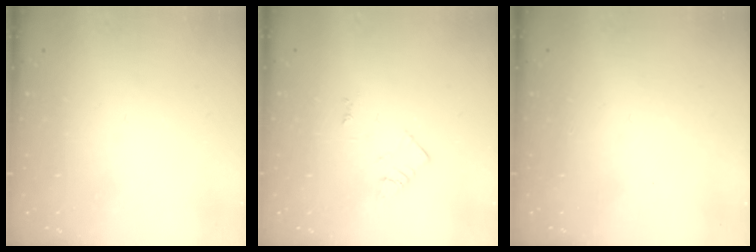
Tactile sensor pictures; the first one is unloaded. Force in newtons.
{"total": 3.1, "press": 3.1, "slide": 0.4}
{"total": 1.6, "press": 1.6, "slide": 0.1}